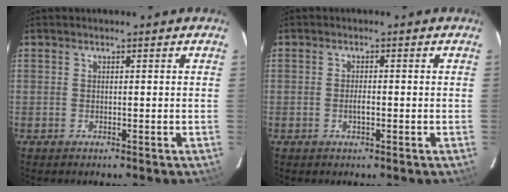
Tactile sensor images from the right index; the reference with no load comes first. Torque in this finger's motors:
{"motor_torque": [0.53, -0.15, 0.12, 0.04]}